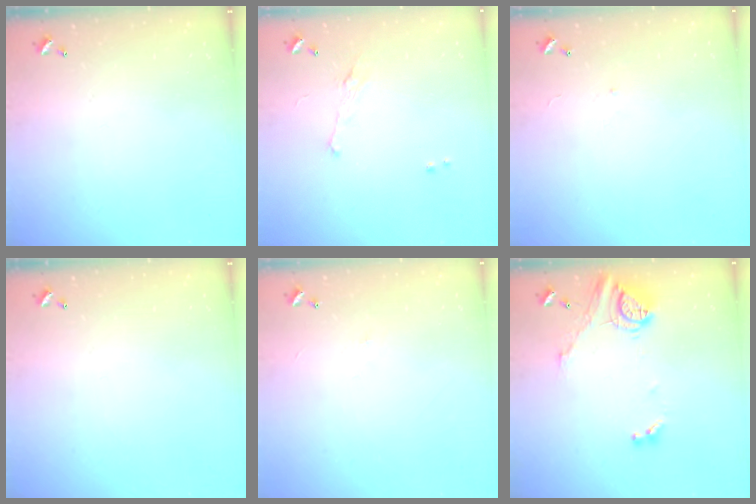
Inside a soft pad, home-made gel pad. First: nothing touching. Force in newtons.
{"total": 2.0, "press": 1.9, "slide": 0.7}
{"total": 0.6, "press": 0.0, "slide": 0.6}
{"total": 0.0}
{"total": 1.8, "press": 1.7, "slide": 0.6}
{"total": 14.1, "press": 14.0, "slide": 1.6}